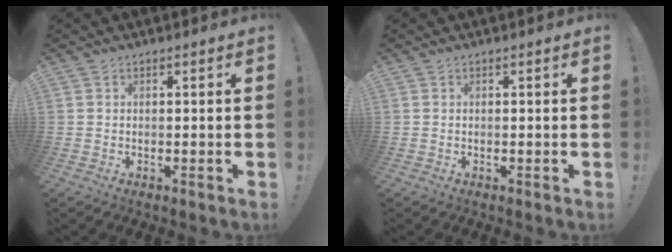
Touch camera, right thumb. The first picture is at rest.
{"total": 0.0}